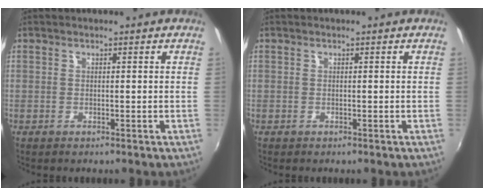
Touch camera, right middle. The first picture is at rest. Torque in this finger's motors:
{"motor_torque": [0.81, -0.81, -0.07, -0.19]}